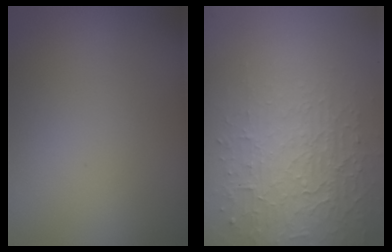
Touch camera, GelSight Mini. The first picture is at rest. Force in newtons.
{"total": 3.7, "press": 3.3, "slide": 1.7}